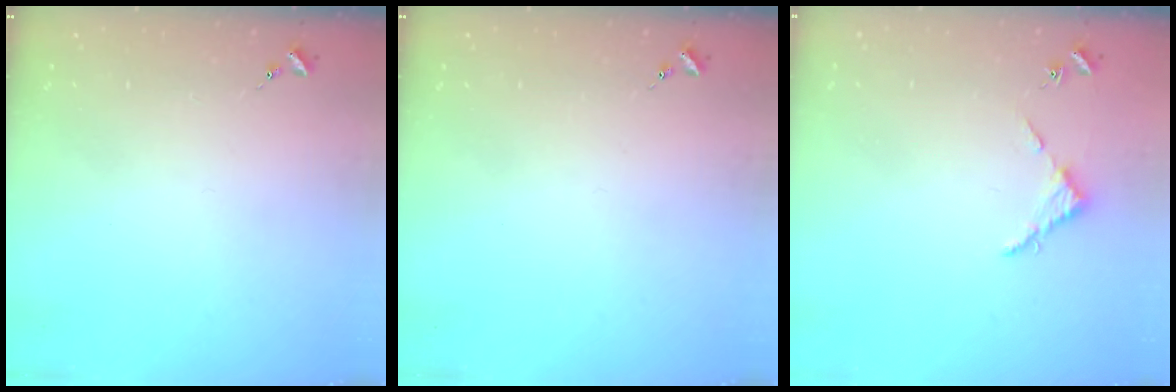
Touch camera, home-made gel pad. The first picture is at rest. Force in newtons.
{"total": 0.0}
{"total": 3.1, "press": 3.1, "slide": 0.3}